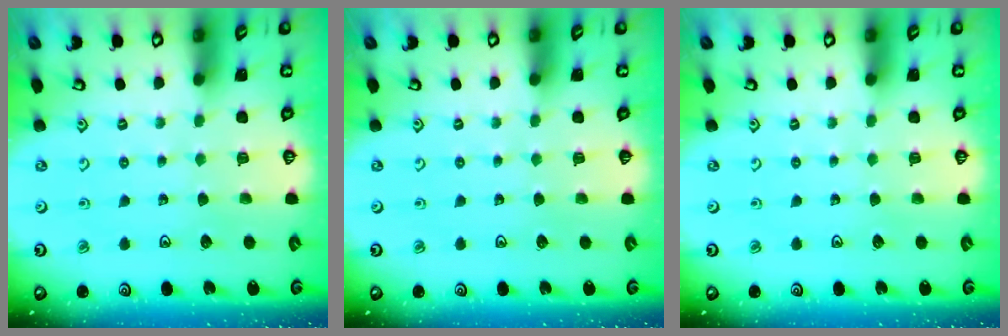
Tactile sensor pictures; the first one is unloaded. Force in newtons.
{"total": 0.0}
{"total": 0.0}